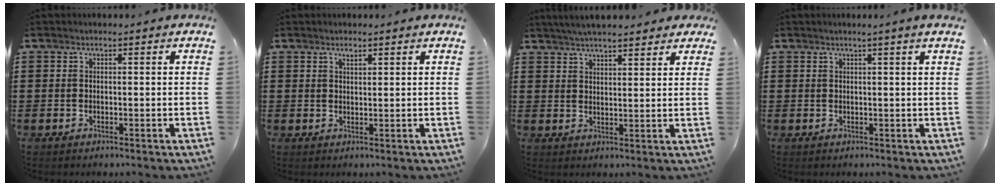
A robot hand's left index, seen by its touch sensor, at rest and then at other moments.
{"total": 1.0, "force": [0.8, 0.3, 0.6], "torque": [-0.013, 0.000, 0.014]}
{"total": 4.7, "force": [4.3, 0.4, 1.8], "torque": [-0.047, -0.002, 0.080]}
{"total": 1.3, "force": [0.8, -0.5, 0.8], "torque": [-0.014, -0.004, 0.015]}